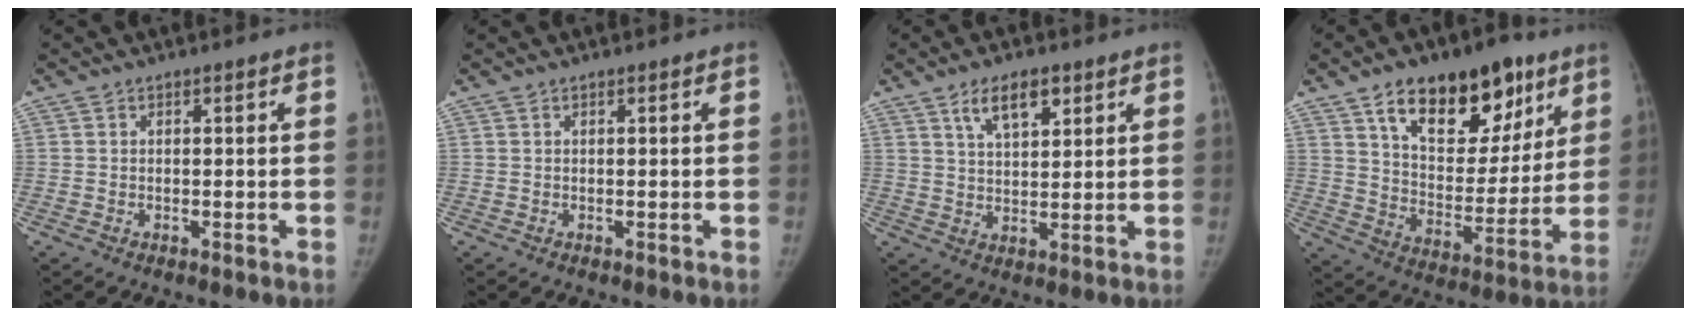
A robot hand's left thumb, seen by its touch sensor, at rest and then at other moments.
{"total": 0.0}
{"total": 7.0, "force": [4.0, 3.2, 4.8], "torque": [-0.065, -0.020, 0.070]}
{"total": 21.5, "force": [12.2, 11.7, 13.3], "torque": [-0.149, -0.043, 0.198]}